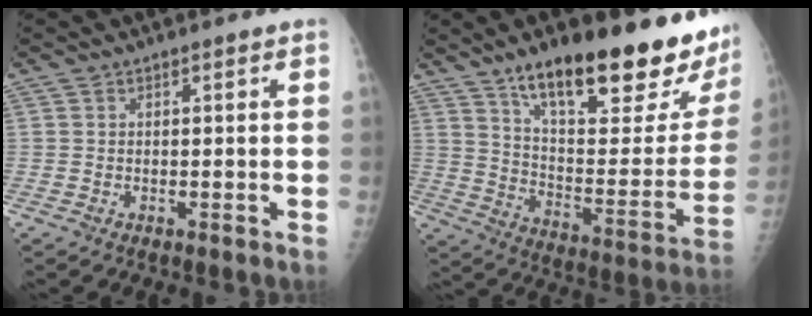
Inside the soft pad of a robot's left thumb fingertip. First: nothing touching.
{"total": 27.3, "force": [19.1, 7.4, 18.0], "torque": [-0.220, -0.090, 0.286]}